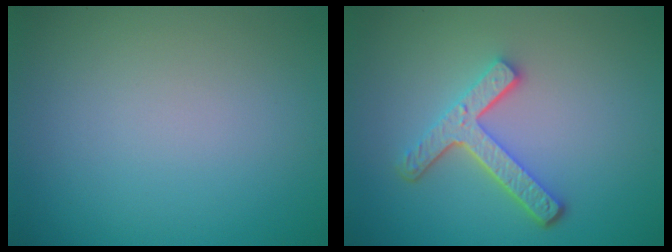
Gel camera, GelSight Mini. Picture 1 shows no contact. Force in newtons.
{"total": 4.2, "press": 3.3, "slide": 2.7}